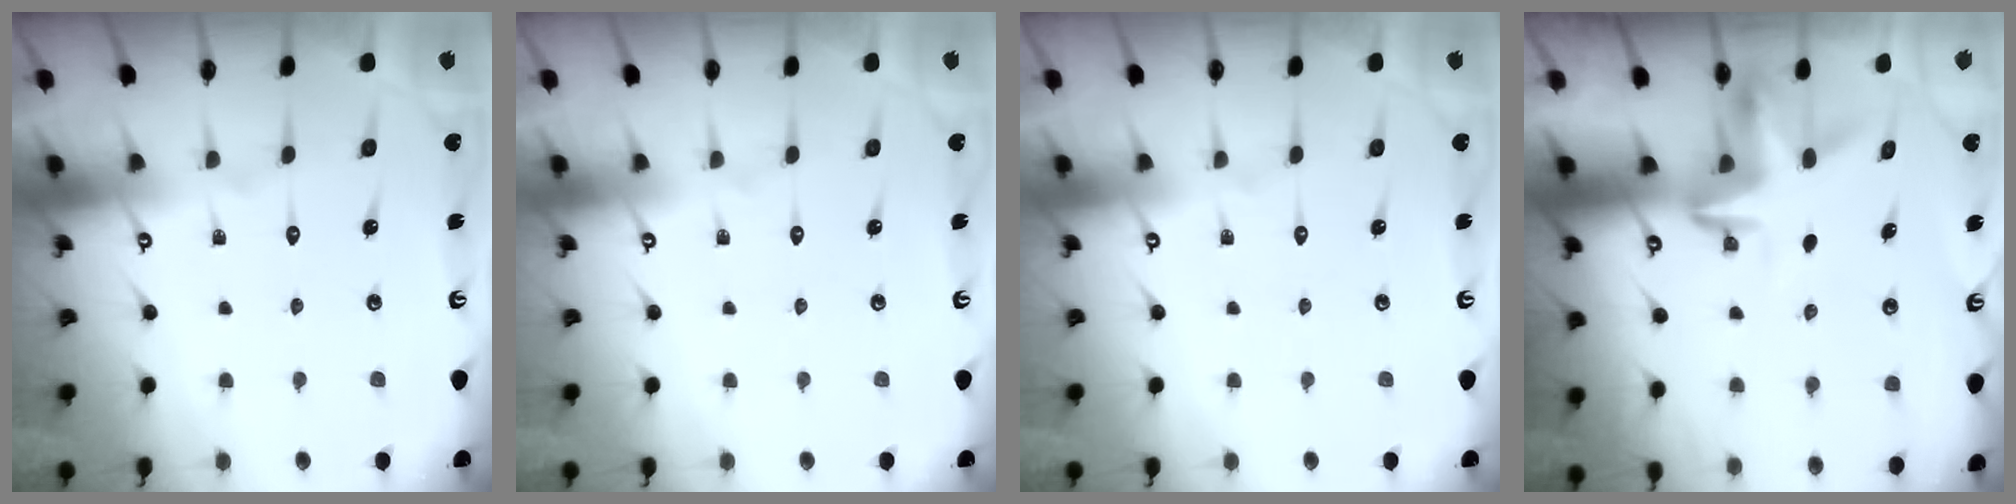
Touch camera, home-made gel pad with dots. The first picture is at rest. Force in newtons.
{"total": 0.0}
{"total": 0.0}
{"total": 3.4, "press": 3.4, "slide": 0.2}